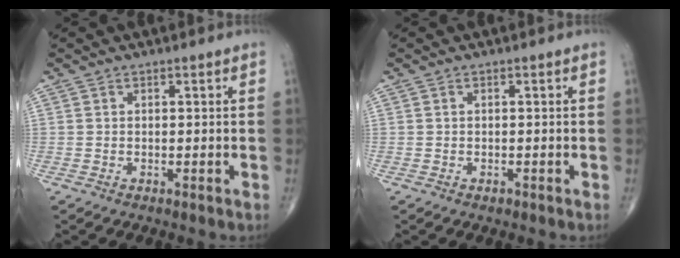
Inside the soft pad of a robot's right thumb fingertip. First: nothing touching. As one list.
[{"total": 0.6, "force": [-0.4, 0.4, 0.4], "torque": [-0.004, -0.001, -0.006]}]